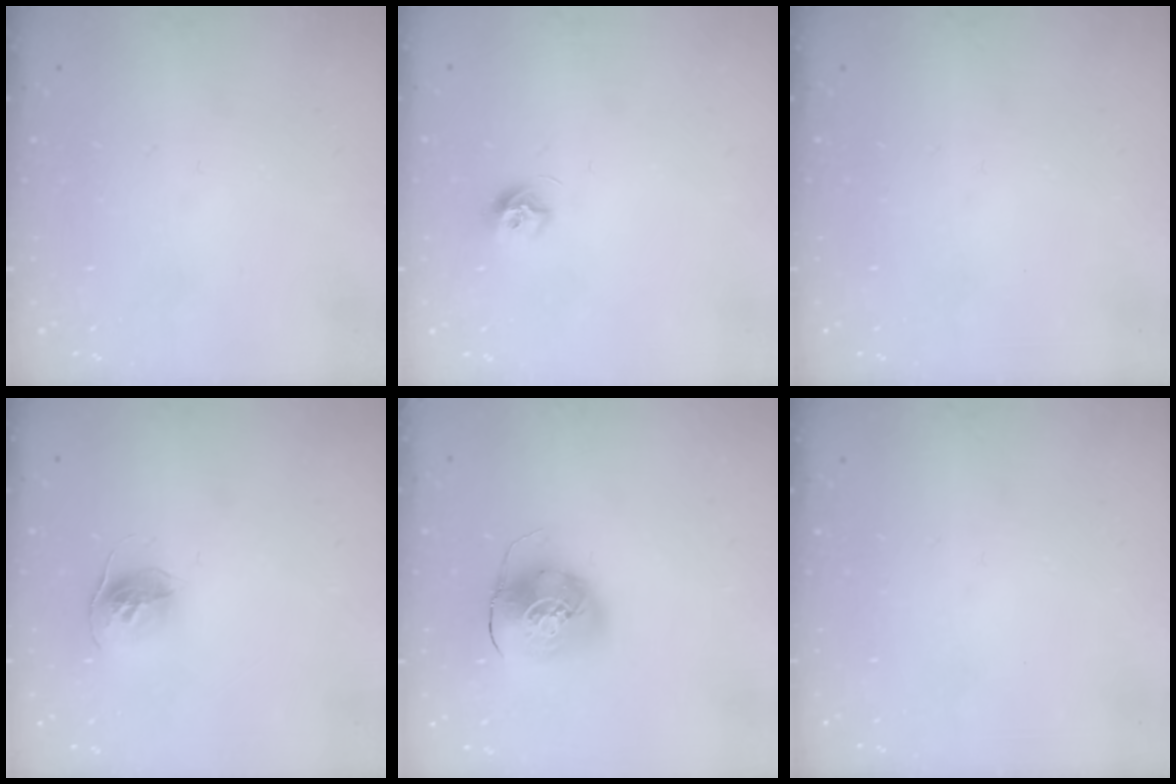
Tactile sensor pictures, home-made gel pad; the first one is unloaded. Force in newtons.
{"total": 6.7, "press": 6.6, "slide": 0.6}
{"total": 0.0}
{"total": 11.1, "press": 11.1, "slide": 0.9}
{"total": 10.4, "press": 10.2, "slide": 1.8}
{"total": 0.0}